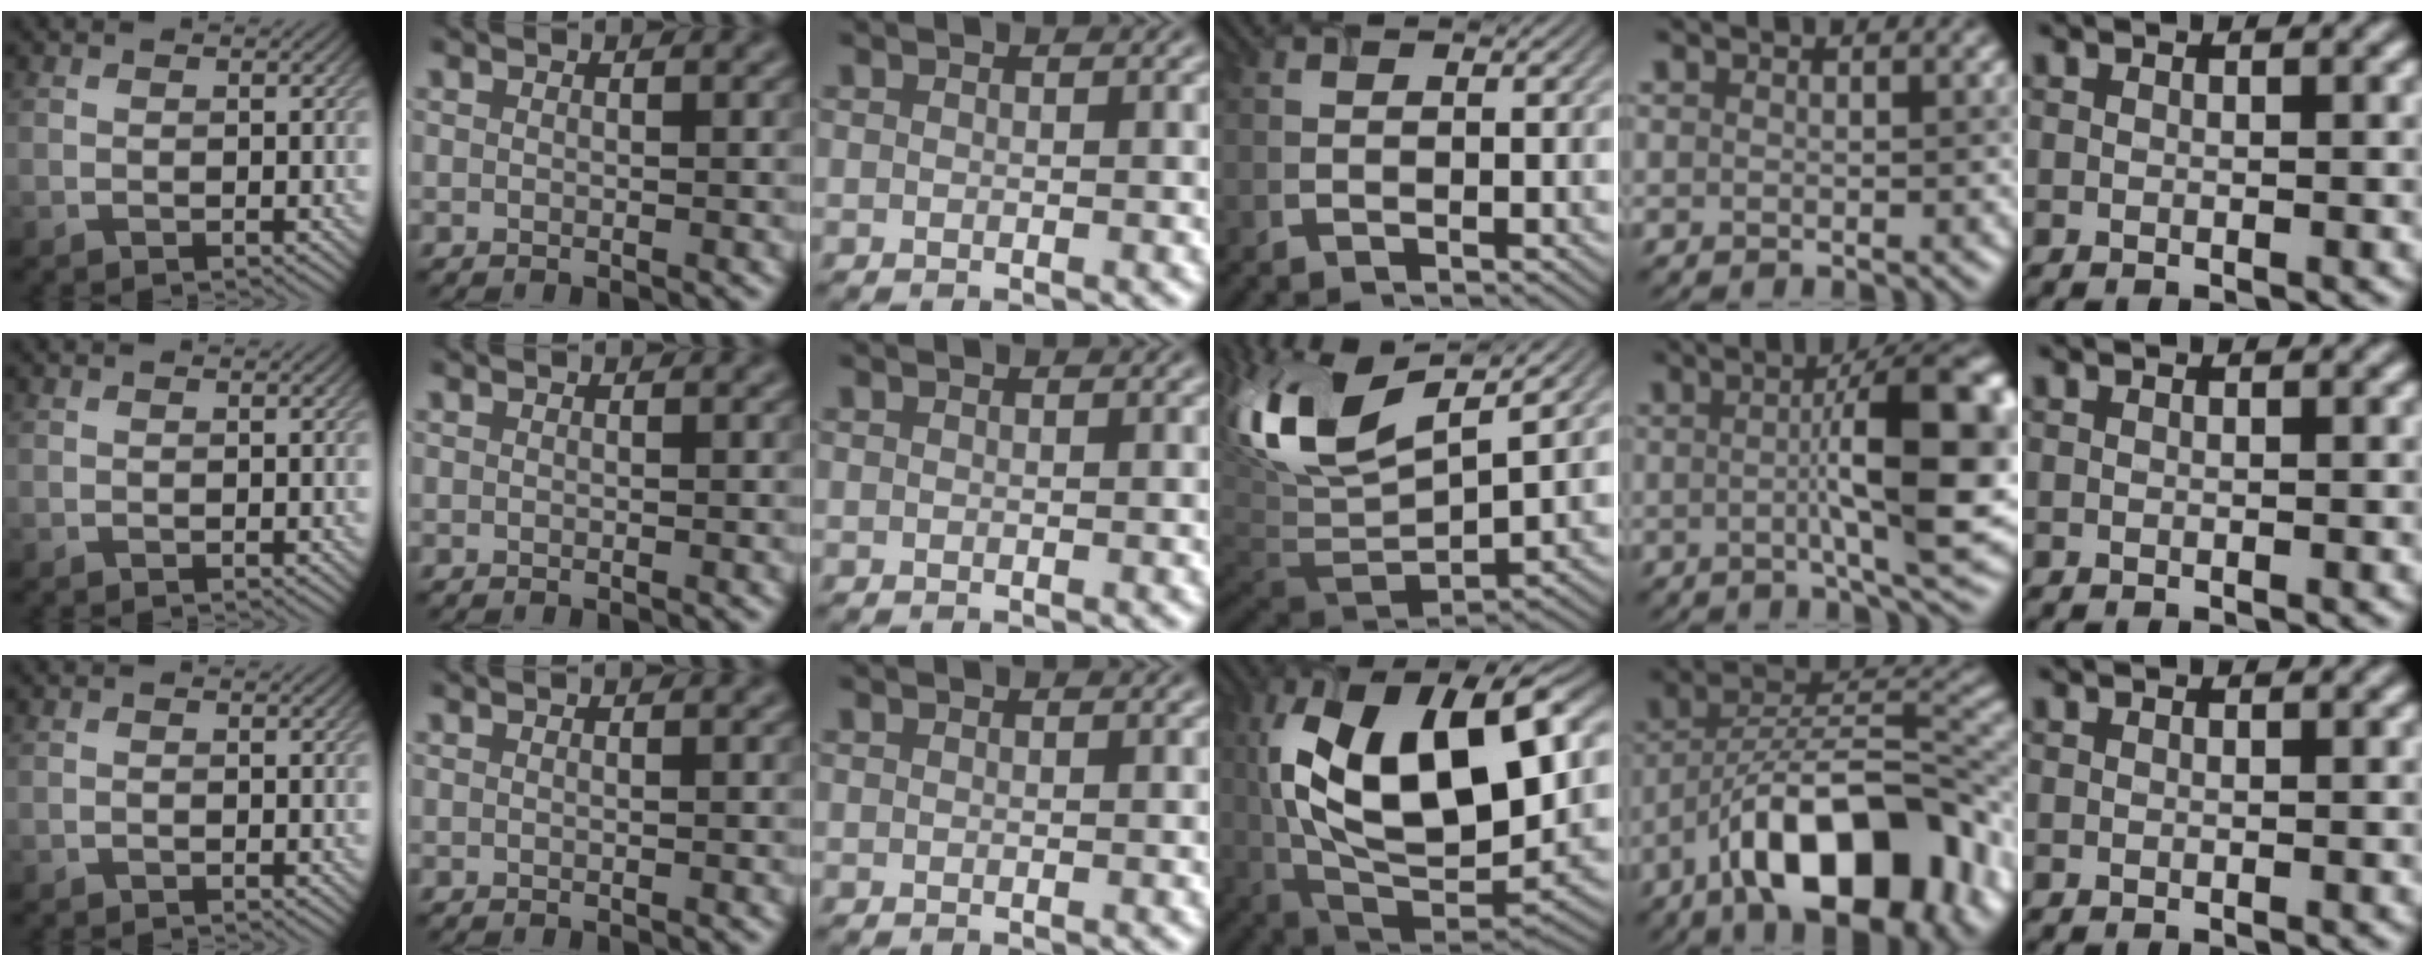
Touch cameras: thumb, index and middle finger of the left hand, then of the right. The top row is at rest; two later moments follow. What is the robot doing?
{"motion": "extract", "object": "airpods case & airpods"}